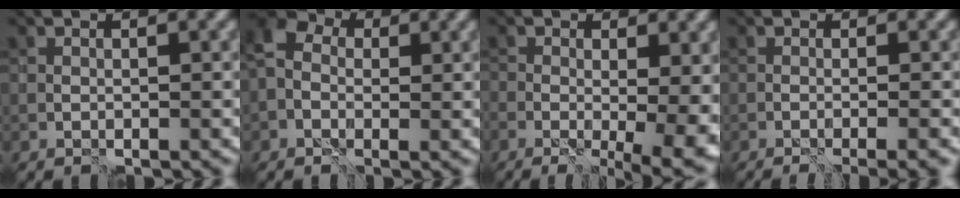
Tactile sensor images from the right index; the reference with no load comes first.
{"total": 4.7, "force": [-0.1, 3.8, 2.7], "torque": [-0.052, 0.016, -0.016]}
{"total": 9.7, "force": [-2.1, 4.6, 8.4], "torque": [-0.093, -0.013, -0.019]}
{"total": 3.2, "force": [-2.2, 0.0, 2.3], "torque": [-0.018, 0.012, -0.031]}